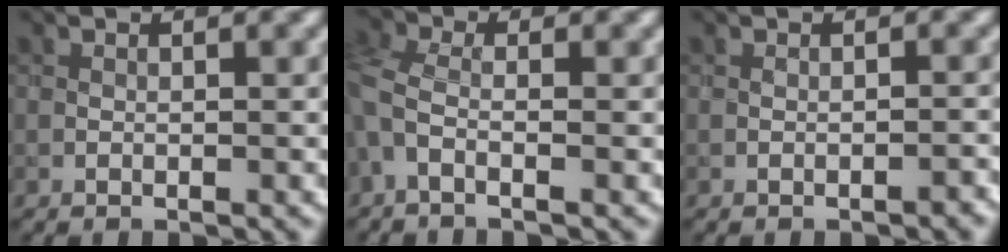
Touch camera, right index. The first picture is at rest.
{"total": 3.2, "force": [-0.7, 1.6, 2.6], "torque": [-0.071, 0.001, -0.029]}
{"total": 0.8, "force": [-0.6, 0.2, 0.4], "torque": [-0.007, 0.004, -0.008]}